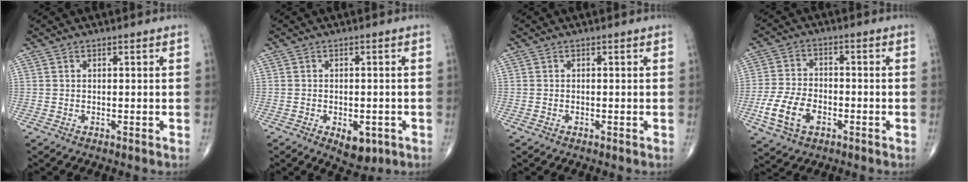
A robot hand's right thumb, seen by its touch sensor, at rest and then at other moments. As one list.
[{"total": 5.2, "force": [-2.0, 2.9, 3.8], "torque": [-0.042, 0.005, -0.016]}, {"total": 0.0}, {"total": 9.6, "force": [-3.5, 6.0, 6.6], "torque": [-0.136, 0.013, -0.067]}]